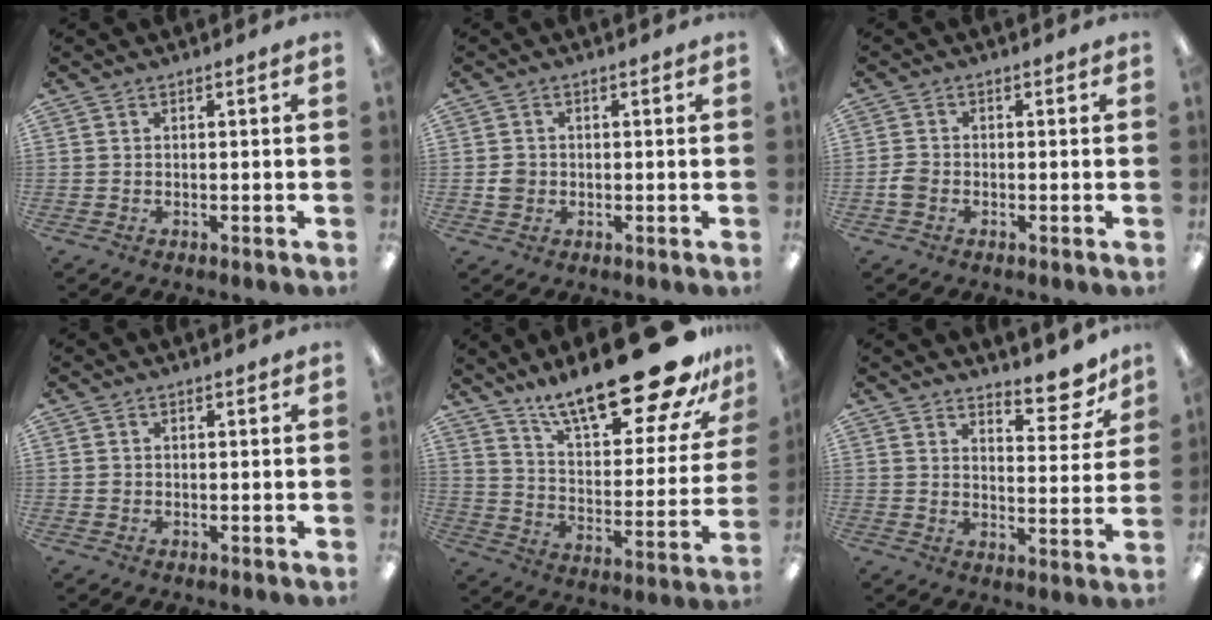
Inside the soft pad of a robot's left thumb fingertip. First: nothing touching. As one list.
[{"total": 2.8, "force": [-0.3, 2.6, 1.0], "torque": [-0.009, 0.001, -0.008]}, {"total": 2.8, "force": [-1.1, 2.2, 1.4], "torque": [-0.023, 0.006, -0.019]}, {"total": 0.7, "force": [0.1, 0.7, 0.1], "torque": [-0.002, 0.006, 0.000]}, {"total": 26.3, "force": [19.7, 7.2, 15.9], "torque": [-0.236, -0.136, 0.322]}, {"total": 9.2, "force": [7.7, 3.1, 4.1], "torque": [-0.038, -0.058, 0.131]}]